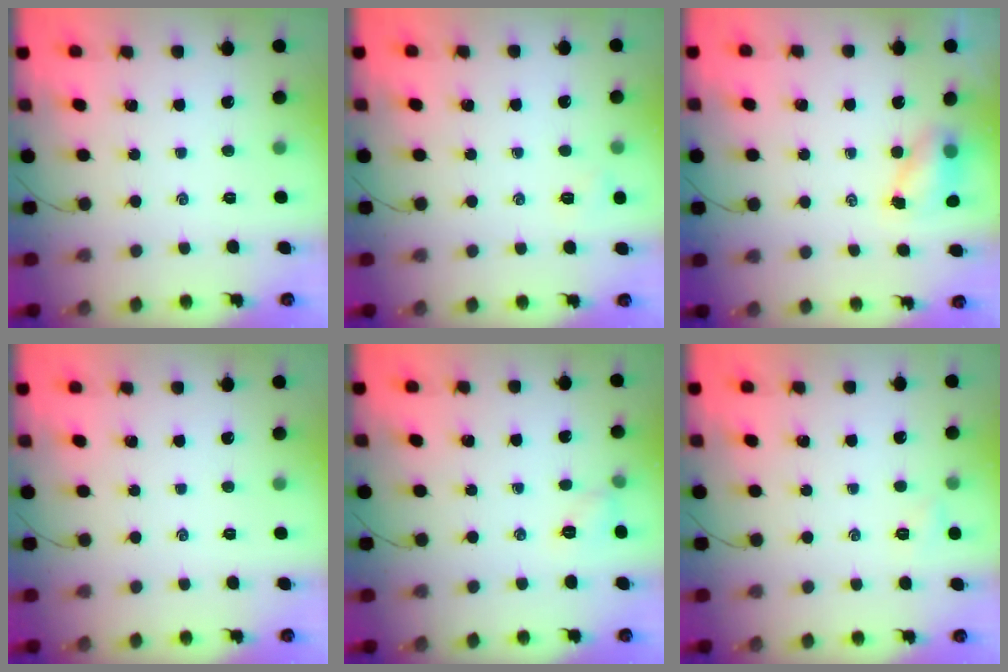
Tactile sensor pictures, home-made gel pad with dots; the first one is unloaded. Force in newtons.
{"total": 4.5, "press": 4.4, "slide": 1.0}
{"total": 5.5, "press": 5.4, "slide": 0.5}
{"total": 0.0}
{"total": 4.5, "press": 4.2, "slide": 1.6}
{"total": 2.8, "press": 2.7, "slide": 0.8}